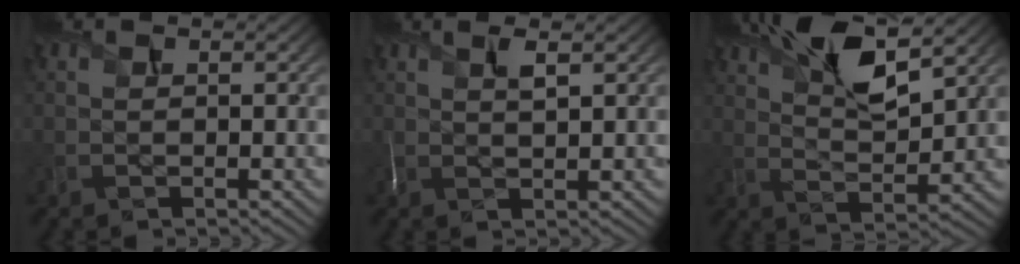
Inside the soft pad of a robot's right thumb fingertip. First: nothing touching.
{"total": 2.6, "force": [1.2, 0.5, 2.2], "torque": [-0.052, 0.004, 0.023]}
{"total": 10.6, "force": [6.3, 3.3, 7.9], "torque": [-0.157, 0.011, 0.118]}